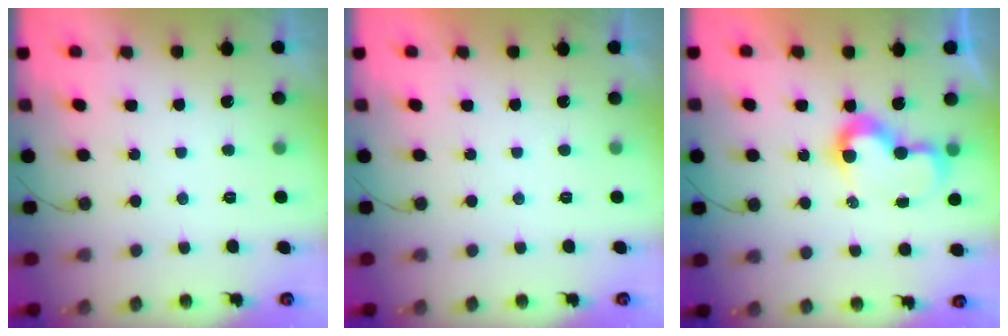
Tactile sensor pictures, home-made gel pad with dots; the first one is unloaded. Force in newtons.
{"total": 1.9, "press": 1.9, "slide": 0.0}
{"total": 8.7, "press": 8.7, "slide": 0.2}